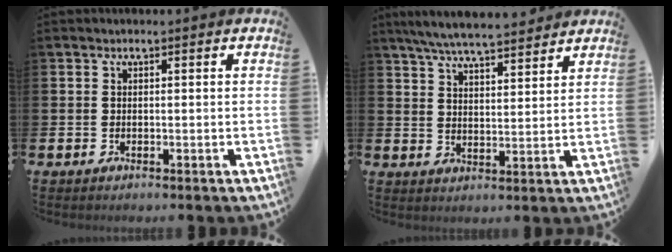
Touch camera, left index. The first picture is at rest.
{"total": 6.4, "force": [6.1, 0.6, 1.8], "torque": [-0.054, -0.029, 0.109]}